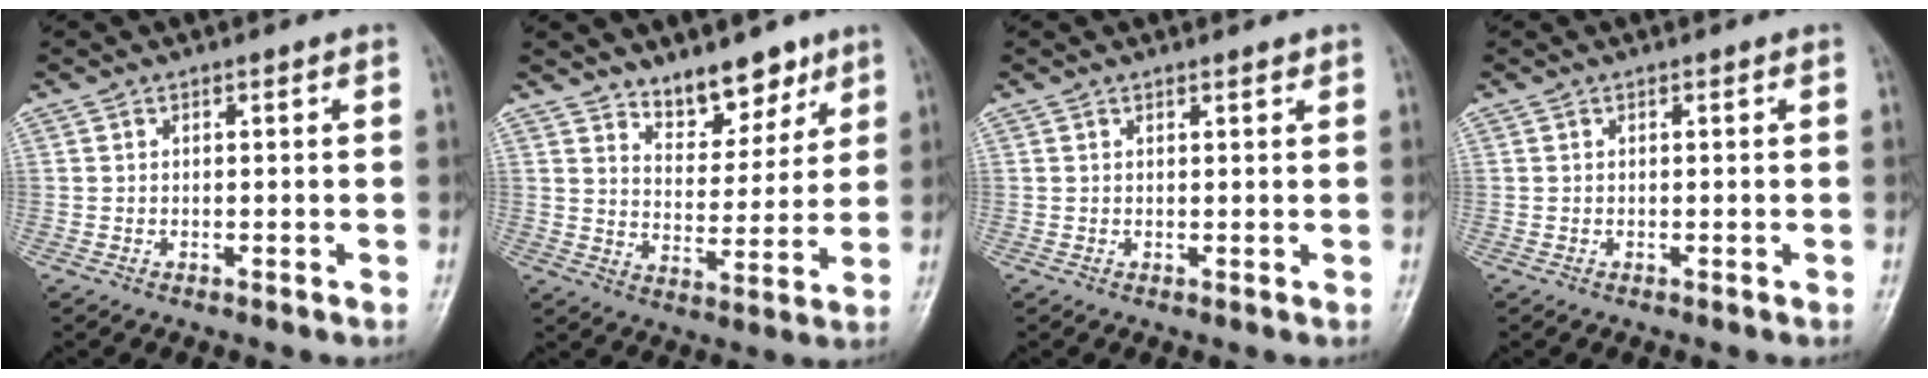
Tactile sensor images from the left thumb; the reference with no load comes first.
{"total": 9.2, "force": [7.0, 4.5, 4.0], "torque": [-0.025, -0.052, 0.117]}
{"total": 1.0, "force": [0.8, 0.3, 0.4], "torque": [-0.007, -0.005, 0.011]}
{"total": 0.0}